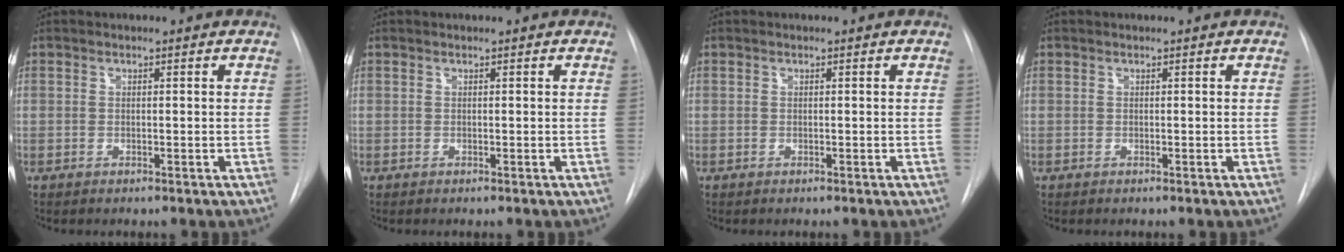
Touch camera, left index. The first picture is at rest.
{"total": 0.0}
{"total": 0.0}
{"total": 0.0}